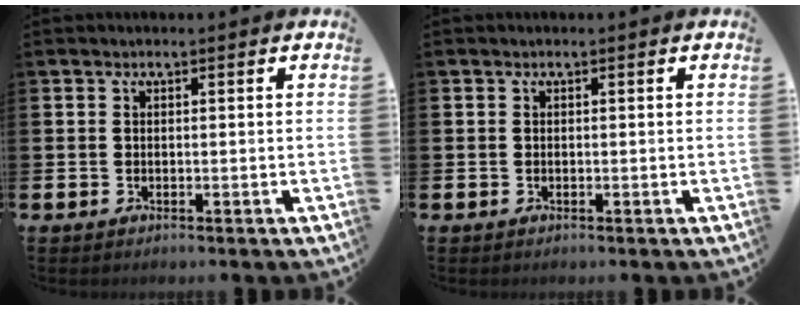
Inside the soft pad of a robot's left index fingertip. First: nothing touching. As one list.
[{"total": 0.0}]